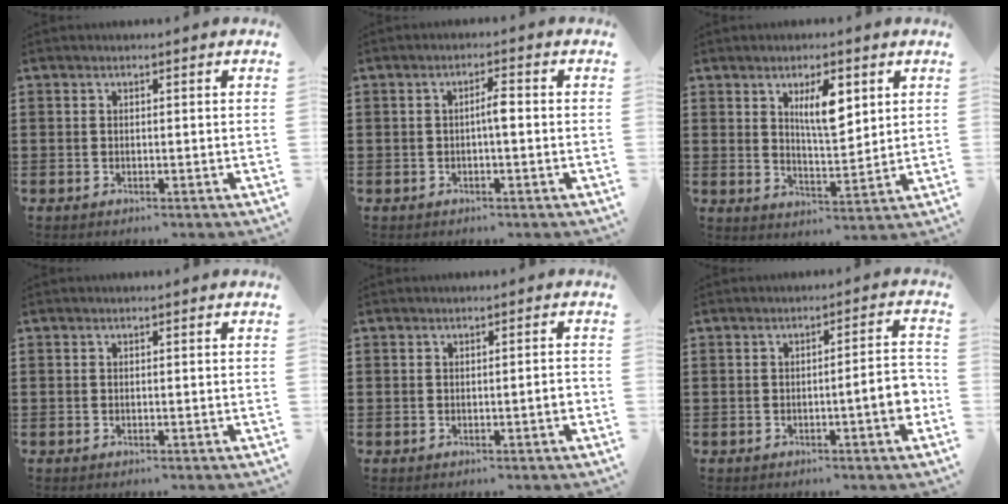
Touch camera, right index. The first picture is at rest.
{"total": 2.6, "force": [-0.3, 0.4, 2.6], "torque": [-0.047, 0.004, -0.008]}
{"total": 6.7, "force": [2.8, 2.3, 5.6], "torque": [-0.102, 0.000, 0.044]}
{"total": 0.0}
{"total": 2.0, "force": [-0.5, 0.1, 1.9], "torque": [-0.030, -0.001, -0.010]}
{"total": 5.5, "force": [-1.5, 0.4, 5.2], "torque": [-0.079, -0.006, -0.026]}